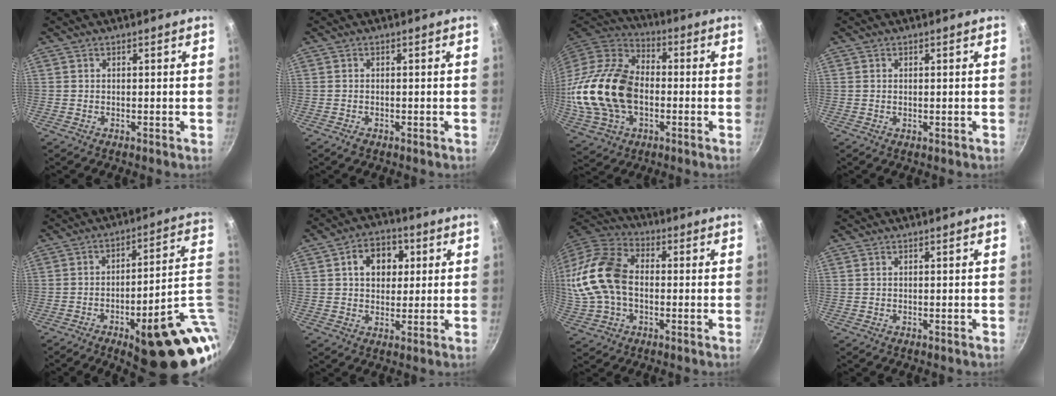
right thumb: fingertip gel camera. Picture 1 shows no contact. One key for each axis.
{"total": 1.3, "fx": -0.8, "fy": 0.7, "fz": 0.6, "tx": -0.015, "ty": 0.002, "tz": -0.012}
{"total": 22.9, "fx": -2.4, "fy": 15.4, "fz": 16.9, "tx": -0.320, "ty": 0.032, "tz": -0.045}
{"total": 0.6, "fx": 0.0, "fy": 0.3, "fz": 0.5, "tx": -0.008, "ty": 0.000, "tz": -0.001}
{"total": 24.7, "fx": -5.8, "fy": 7.7, "fz": 22.8, "tx": -0.245, "ty": 0.015, "tz": -0.065}
{"total": 8.9, "fx": 2.4, "fy": 6.7, "fz": 5.4, "tx": -0.050, "ty": 0.006, "tz": 0.027}
{"total": 20.2, "fx": -0.2, "fy": 14.1, "fz": 14.5, "tx": -0.311, "ty": 0.040, "tz": -0.010}
{"total": 0.0}